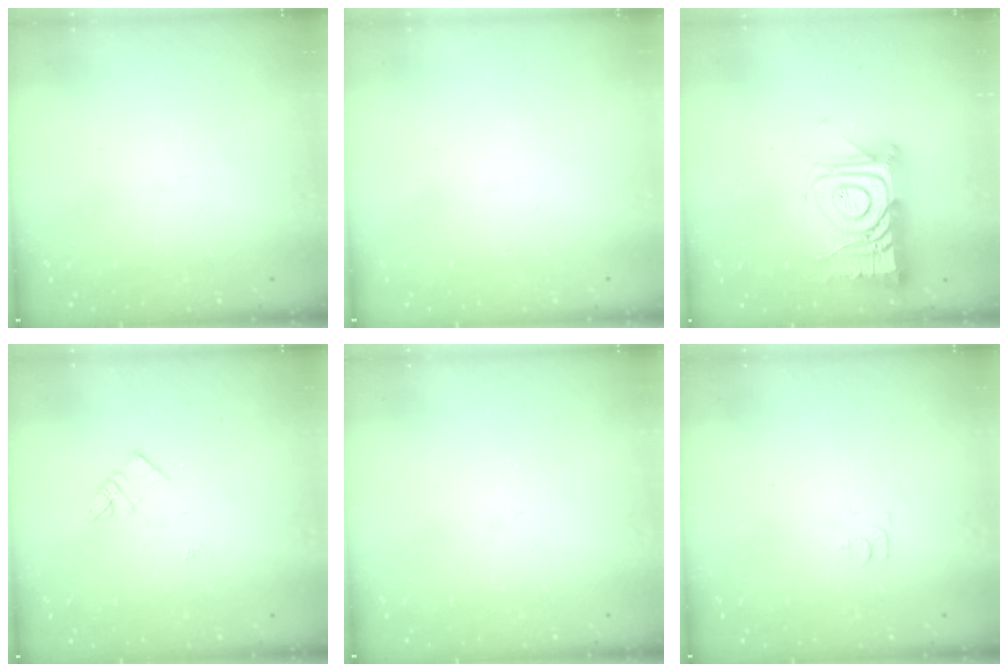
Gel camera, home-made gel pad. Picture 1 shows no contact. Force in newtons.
{"total": 1.5, "press": 1.5, "slide": 0.1}
{"total": 16.7, "press": 16.6, "slide": 1.4}
{"total": 3.1, "press": 3.1, "slide": 0.3}
{"total": 0.0}
{"total": 4.6, "press": 4.5, "slide": 0.7}